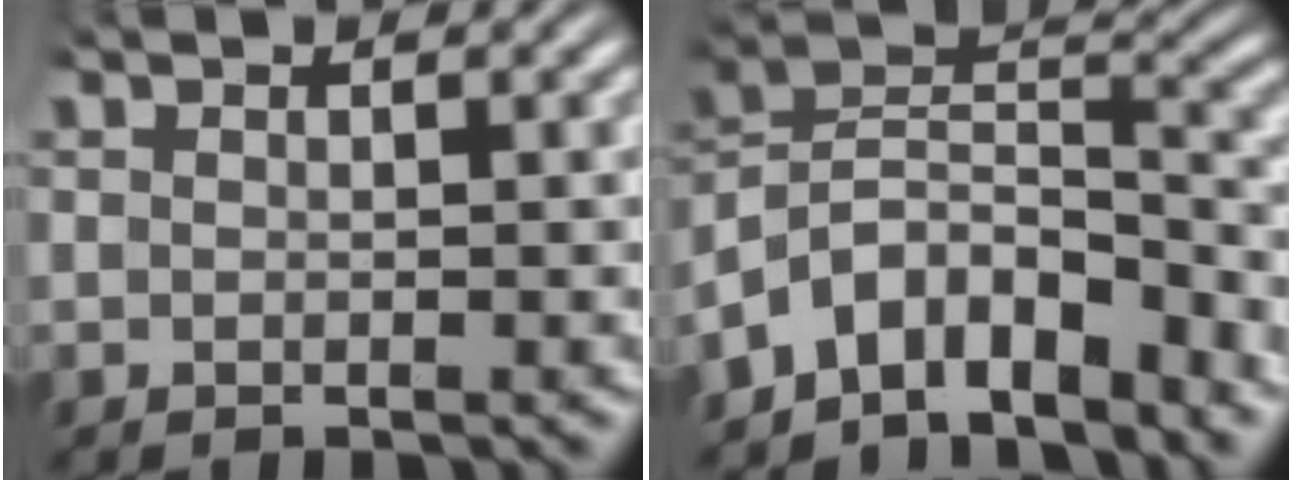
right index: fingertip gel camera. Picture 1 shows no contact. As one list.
[{"total": 11.6, "force": [-3.8, 8.6, 6.7], "torque": [-0.141, -0.032, -0.067]}]